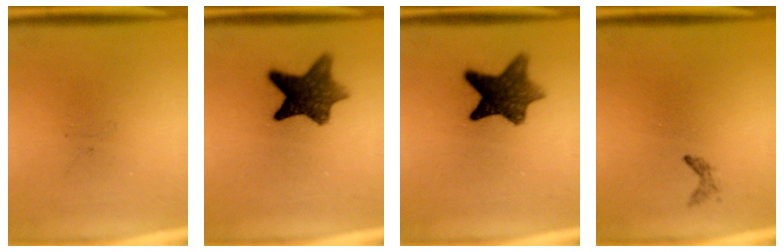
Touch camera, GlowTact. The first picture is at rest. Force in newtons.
{"total": 9.2}
{"total": 9.2}
{"total": 0.7}